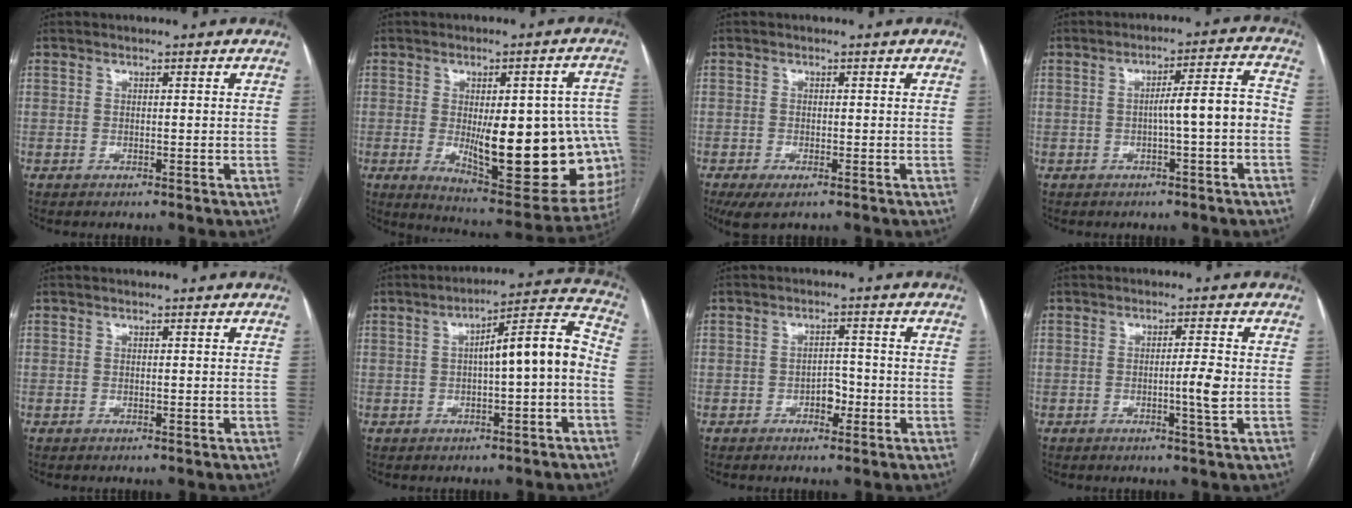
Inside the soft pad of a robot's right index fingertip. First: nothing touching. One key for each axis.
{"total": 23.5, "fx": -3.2, "fy": 7.4, "fz": 22.1, "tx": -0.214, "ty": 0.003, "tz": -0.014}
{"total": 3.6, "fx": -2.2, "fy": 1.0, "fz": 2.7, "tx": -0.048, "ty": -0.008, "tz": -0.032}
{"total": 6.3, "fx": -1.3, "fy": 0.0, "fz": 6.2, "tx": -0.088, "ty": 0.021, "tz": -0.018}
{"total": 0.0}
{"total": 9.5, "fx": -0.9, "fy": 1.2, "fz": 9.4, "tx": -0.133, "ty": 0.035, "tz": -0.012}
{"total": 2.8, "fx": -1.3, "fy": 1.6, "fz": 1.9, "tx": -0.022, "ty": 0.008, "tz": -0.020}
{"total": 3.7, "fx": -0.6, "fy": -0.4, "fz": 3.7, "tx": -0.060, "ty": -0.004, "tz": -0.010}